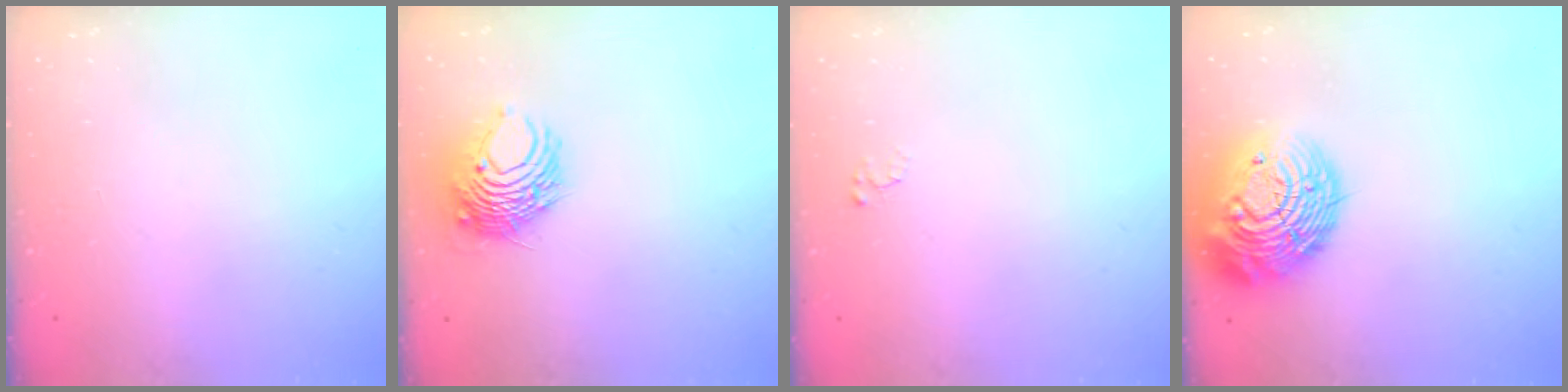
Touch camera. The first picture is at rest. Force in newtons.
{"total": 8.1, "press": 8.1, "slide": 0.6}
{"total": 2.4, "press": 2.4, "slide": 0.2}
{"total": 19.5, "press": 19.5, "slide": 1.7}